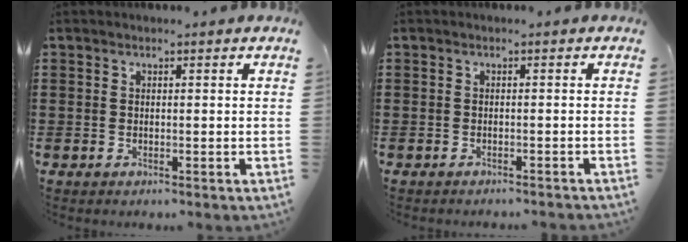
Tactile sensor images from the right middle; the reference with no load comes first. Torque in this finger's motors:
{"motor_torque": [1.41, -0.73, 0.06, 0.06]}